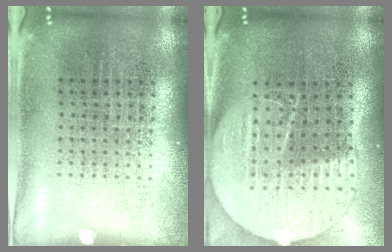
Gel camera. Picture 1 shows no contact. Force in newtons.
{"total": 2.2, "press": 1.9, "slide": 1.0}